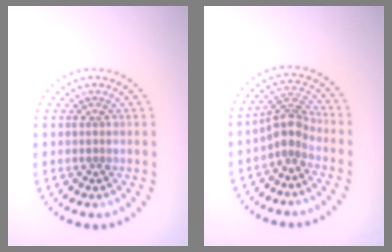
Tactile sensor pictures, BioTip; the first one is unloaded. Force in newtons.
{"total": 2.9, "press": 2.2, "slide": 1.9}